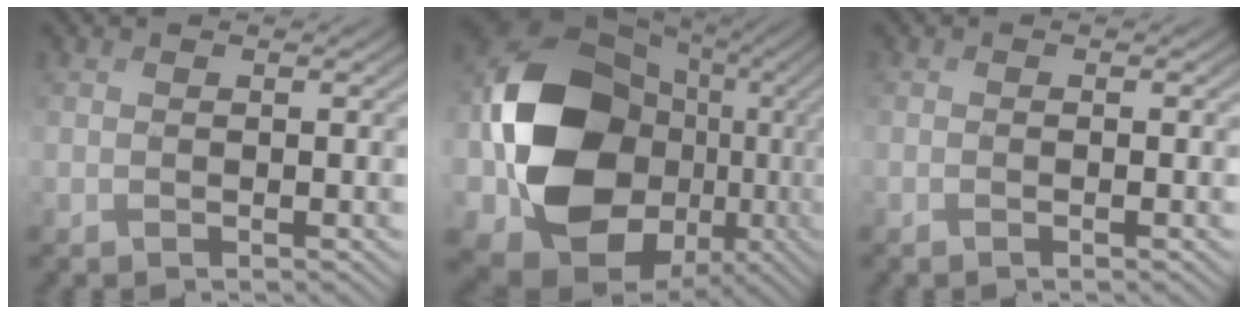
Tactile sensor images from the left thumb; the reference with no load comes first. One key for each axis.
{"total": 19.5, "fx": -1.9, "fy": 15.4, "fz": 11.7, "tx": -0.256, "ty": -0.020, "tz": -0.029}
{"total": 0.8, "fx": -0.2, "fy": -0.1, "fz": 0.8, "tx": -0.014, "ty": 0.000, "tz": -0.005}